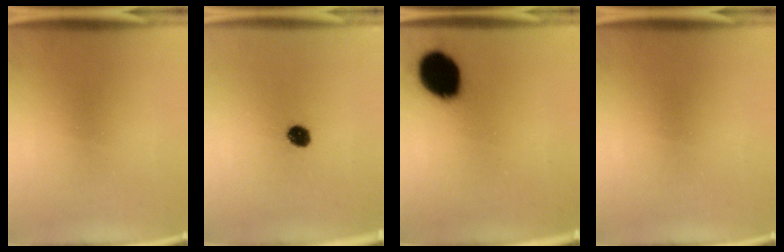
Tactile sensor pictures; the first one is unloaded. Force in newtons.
{"total": 4.8}
{"total": 14.5}
{"total": 0.0}